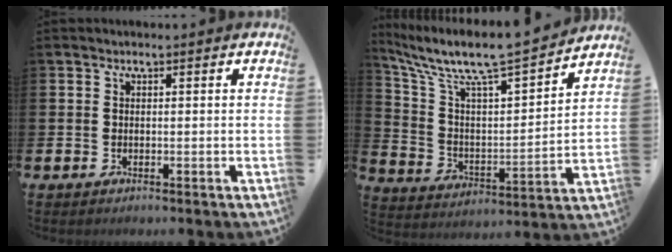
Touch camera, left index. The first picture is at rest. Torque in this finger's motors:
{"motor_torque": [0.52, -0.84, 0.51, 0.21]}